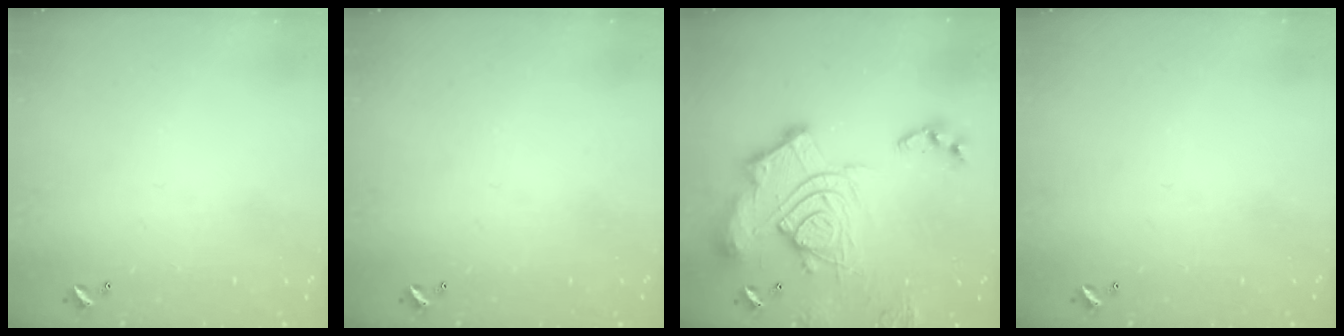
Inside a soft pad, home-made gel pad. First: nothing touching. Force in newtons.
{"total": 0.0}
{"total": 20.2, "press": 20.0, "slide": 2.4}
{"total": 0.0}